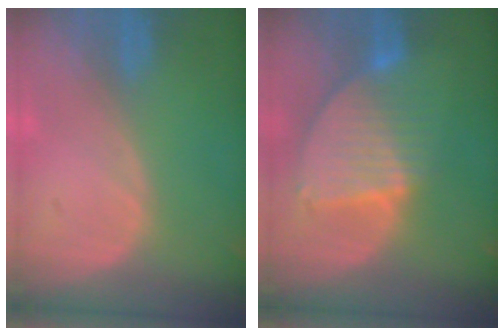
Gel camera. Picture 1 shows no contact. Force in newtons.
{"total": 8.5, "press": 7.5, "slide": 4.0}